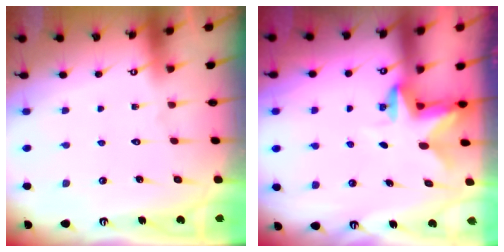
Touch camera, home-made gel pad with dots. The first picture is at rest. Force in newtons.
{"total": 2.7, "press": 2.7, "slide": 0.5}